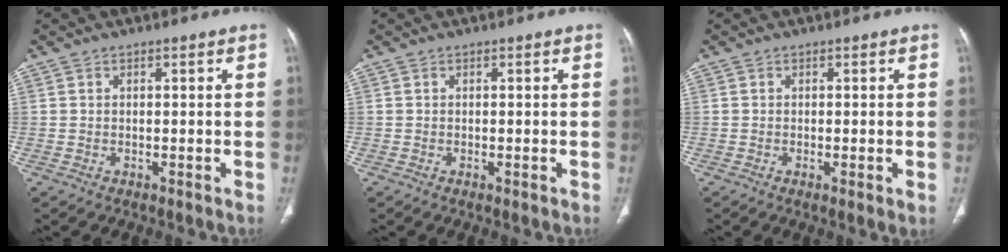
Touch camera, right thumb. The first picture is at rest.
{"total": 0.6, "force": [-0.2, 0.2, 0.5], "torque": [-0.012, -0.003, -0.003]}
{"total": 2.0, "force": [-0.4, 0.4, 1.9], "torque": [-0.041, -0.008, -0.008]}